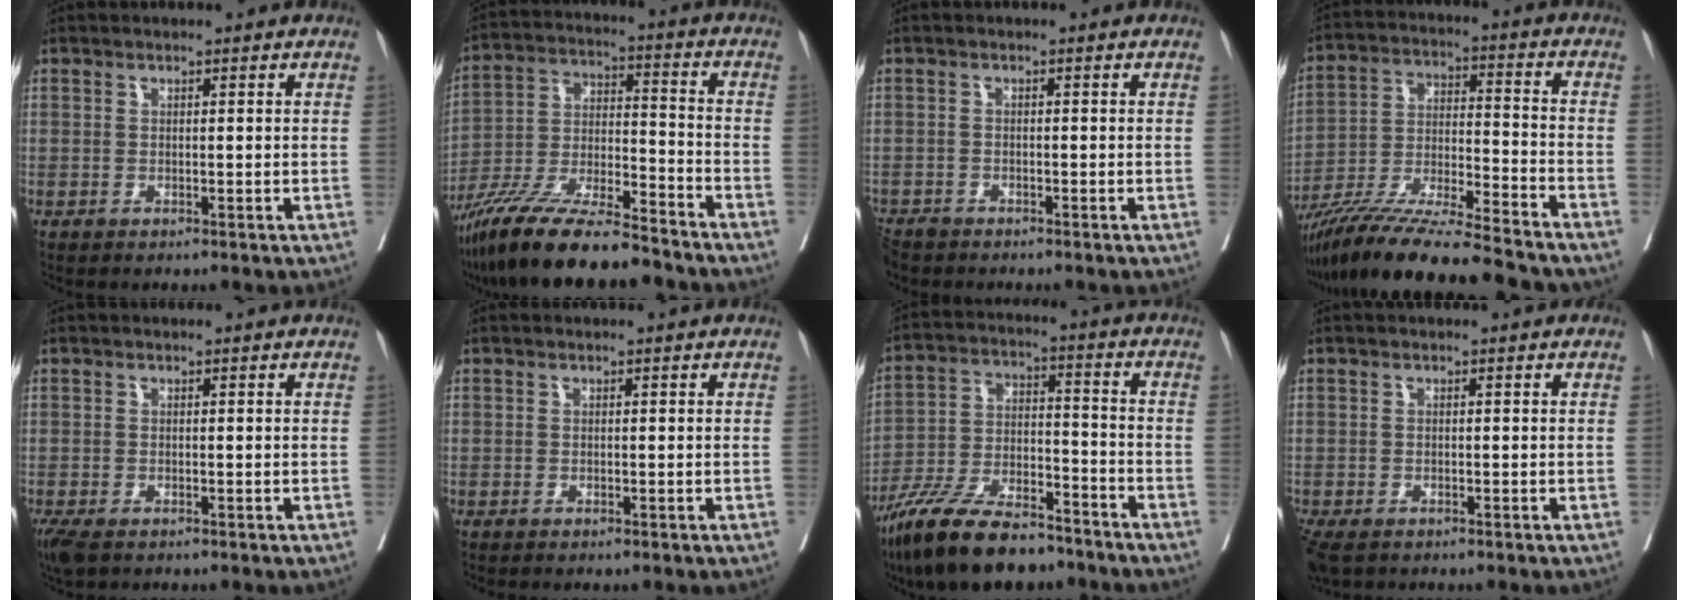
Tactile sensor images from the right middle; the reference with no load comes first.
{"total": 18.3, "force": [-15.3, 2.3, 9.8], "torque": [-0.201, -0.027, -0.276]}
{"total": 3.5, "force": [-3.3, 0.9, 0.7], "torque": [-0.011, -0.011, -0.061]}
{"total": 21.1, "force": [-18.3, 0.9, 10.5], "torque": [-0.204, -0.033, -0.313]}
{"total": 4.3, "force": [-3.0, 1.8, 2.6], "torque": [-0.056, -0.016, -0.051]}
{"total": 0.9, "force": [-0.7, 0.2, 0.5], "torque": [-0.010, -0.003, -0.009]}
{"total": 16.0, "force": [-12.8, 4.3, 8.5], "torque": [-0.163, -0.010, -0.232]}
{"total": 5.8, "force": [-3.9, 2.9, 3.0], "torque": [-0.072, -0.015, -0.065]}